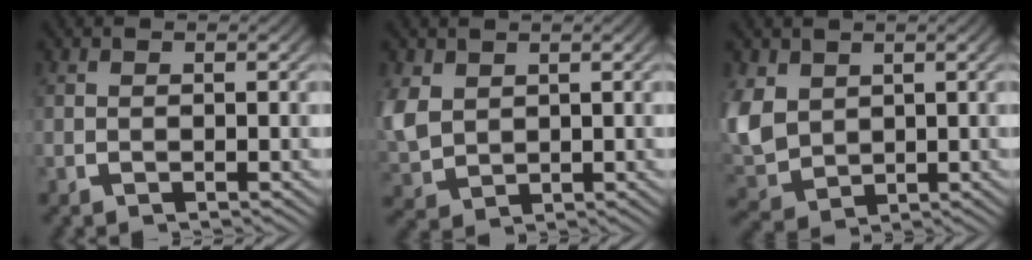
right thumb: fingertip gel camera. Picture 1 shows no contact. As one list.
[{"total": 4.7, "force": [0.5, 3.9, 2.5], "torque": [-0.086, -0.025, 0.033]}, {"total": 7.0, "force": [-0.2, 5.8, 3.9], "torque": [-0.132, -0.041, 0.027]}]